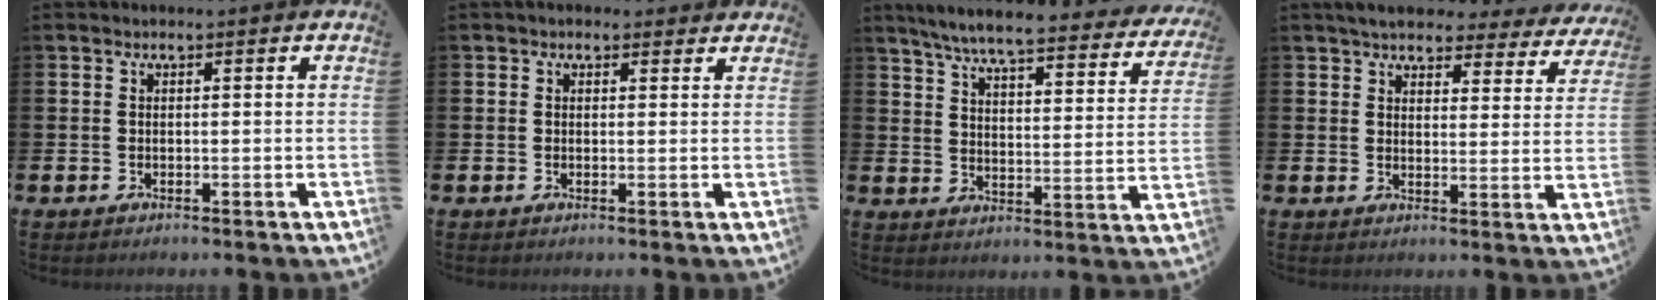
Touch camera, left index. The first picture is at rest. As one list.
[{"total": 1.1, "force": [0.9, 0.7, 0.2], "torque": [0.006, 0.005, 0.014]}, {"total": 6.5, "force": [5.9, 0.3, 2.6], "torque": [-0.071, -0.046, 0.094]}, {"total": 4.8, "force": [4.6, 1.3, 0.9], "torque": [-0.033, -0.024, 0.078]}]